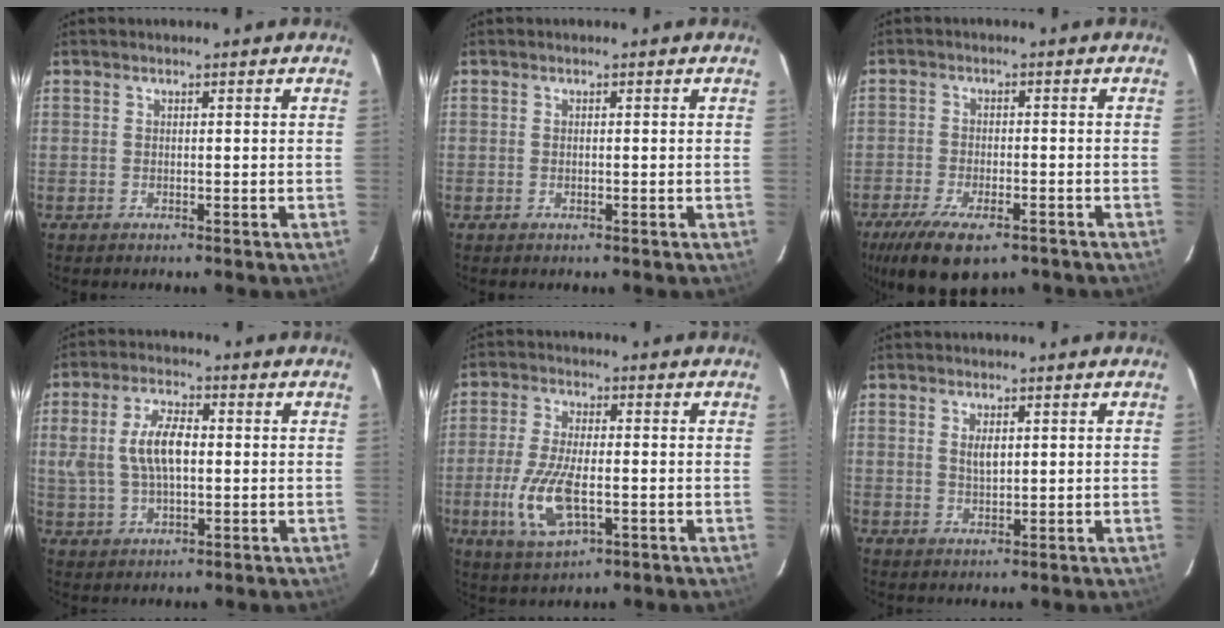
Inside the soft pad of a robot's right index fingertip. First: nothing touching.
{"total": 0.0}
{"total": 13.2, "force": [-8.9, 5.2, 8.1], "torque": [-0.178, -0.034, -0.145]}
{"total": 9.0, "force": [0.6, 4.5, 7.8], "torque": [-0.154, 0.011, 0.017]}
{"total": 11.3, "force": [-3.0, 4.4, 10.0], "torque": [-0.213, -0.012, -0.053]}
{"total": 2.7, "force": [0.8, 1.4, 2.2], "torque": [-0.038, 0.001, 0.015]}